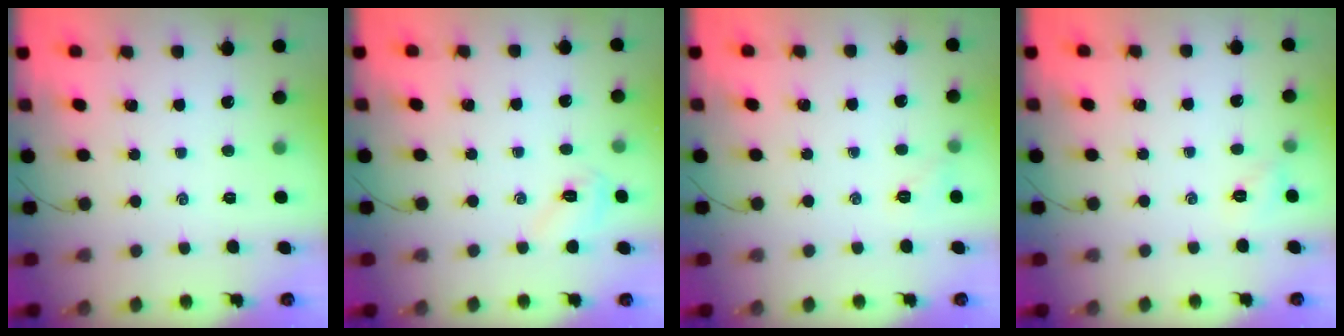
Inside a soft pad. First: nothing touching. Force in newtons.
{"total": 5.5, "press": 5.3, "slide": 1.4}
{"total": 5.7, "press": 5.5, "slide": 1.5}
{"total": 2.9, "press": 2.8, "slide": 0.5}